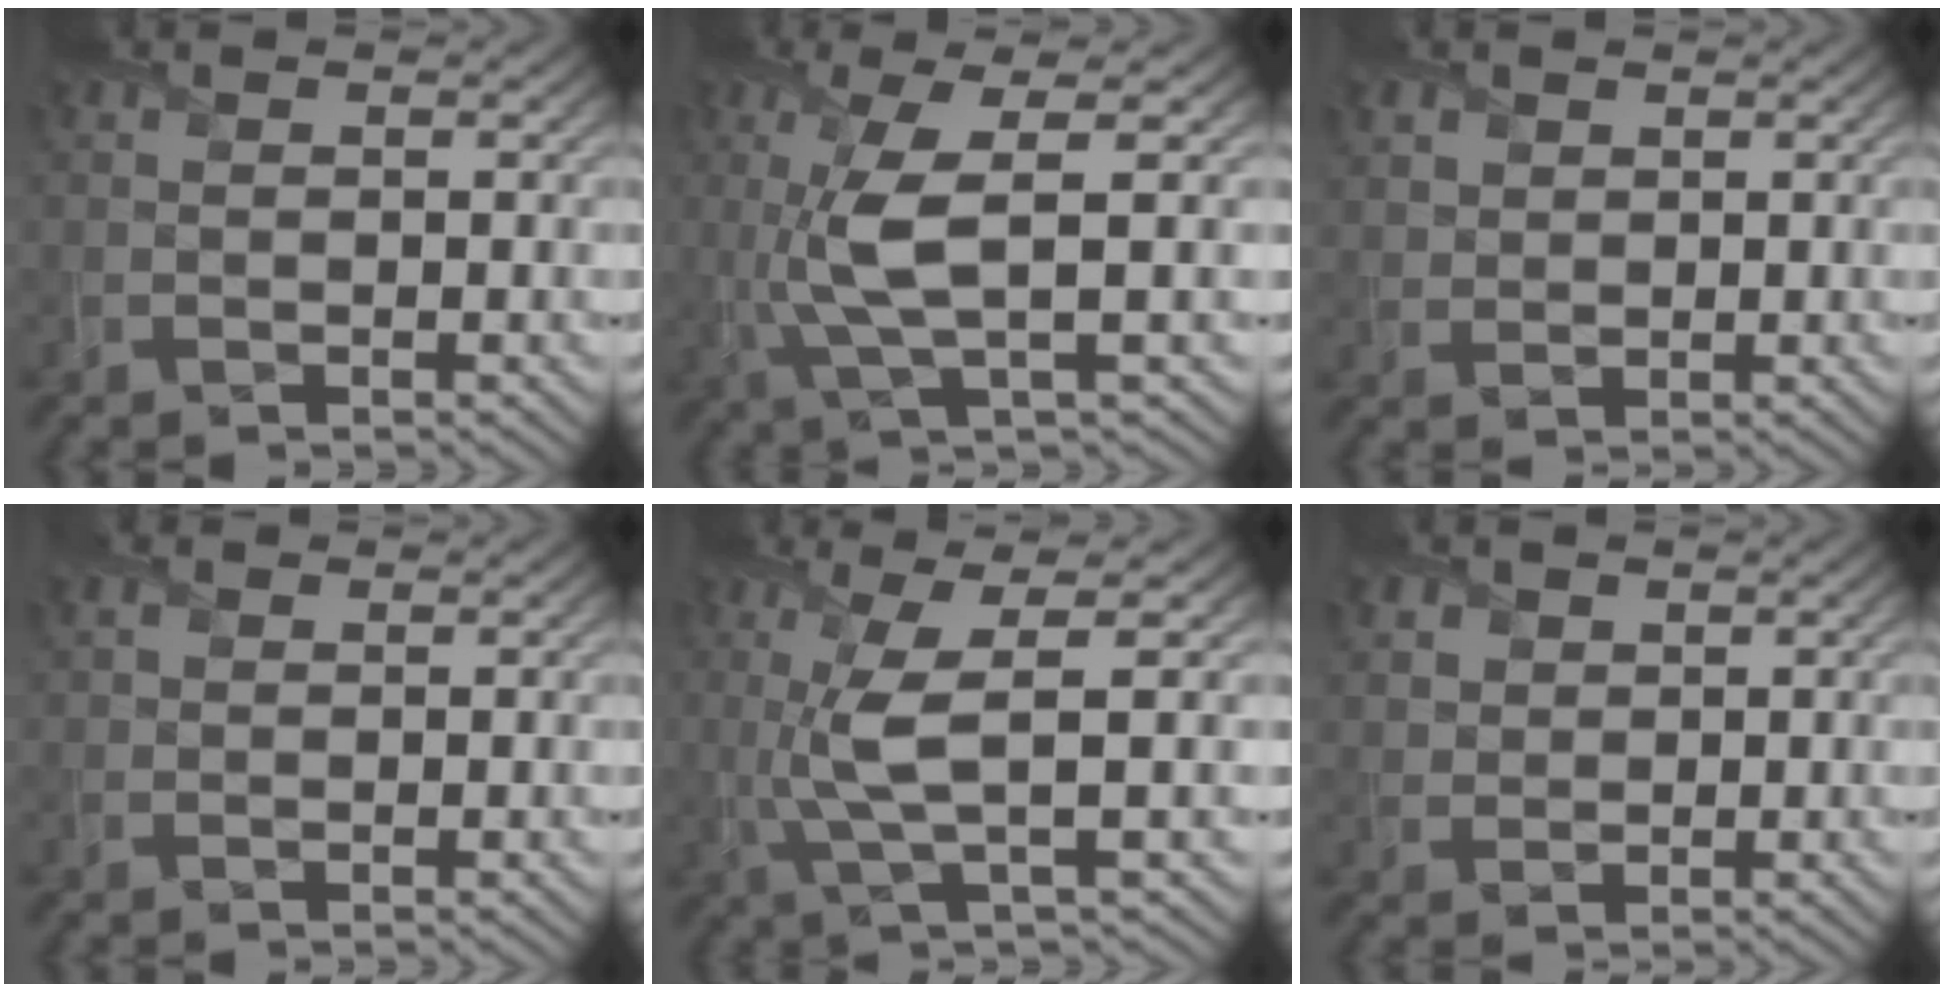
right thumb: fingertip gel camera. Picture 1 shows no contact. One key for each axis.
{"total": 6.7, "fx": 0.2, "fy": 1.3, "fz": 6.5, "tx": -0.147, "ty": 0.008, "tz": 0.005}
{"total": 2.4, "fx": 1.5, "fy": 1.8, "fz": 0.5, "tx": -0.019, "ty": 0.001, "tz": 0.031}
{"total": 1.7, "fx": 1.0, "fy": 1.3, "fz": 0.5, "tx": -0.014, "ty": 0.005, "tz": 0.017}
{"total": 6.0, "fx": 0.4, "fy": 1.0, "fz": 5.9, "tx": -0.130, "ty": 0.010, "tz": 0.007}
{"total": 3.0, "fx": 1.7, "fy": 2.4, "fz": 0.6, "tx": -0.030, "ty": -0.007, "tz": 0.043}